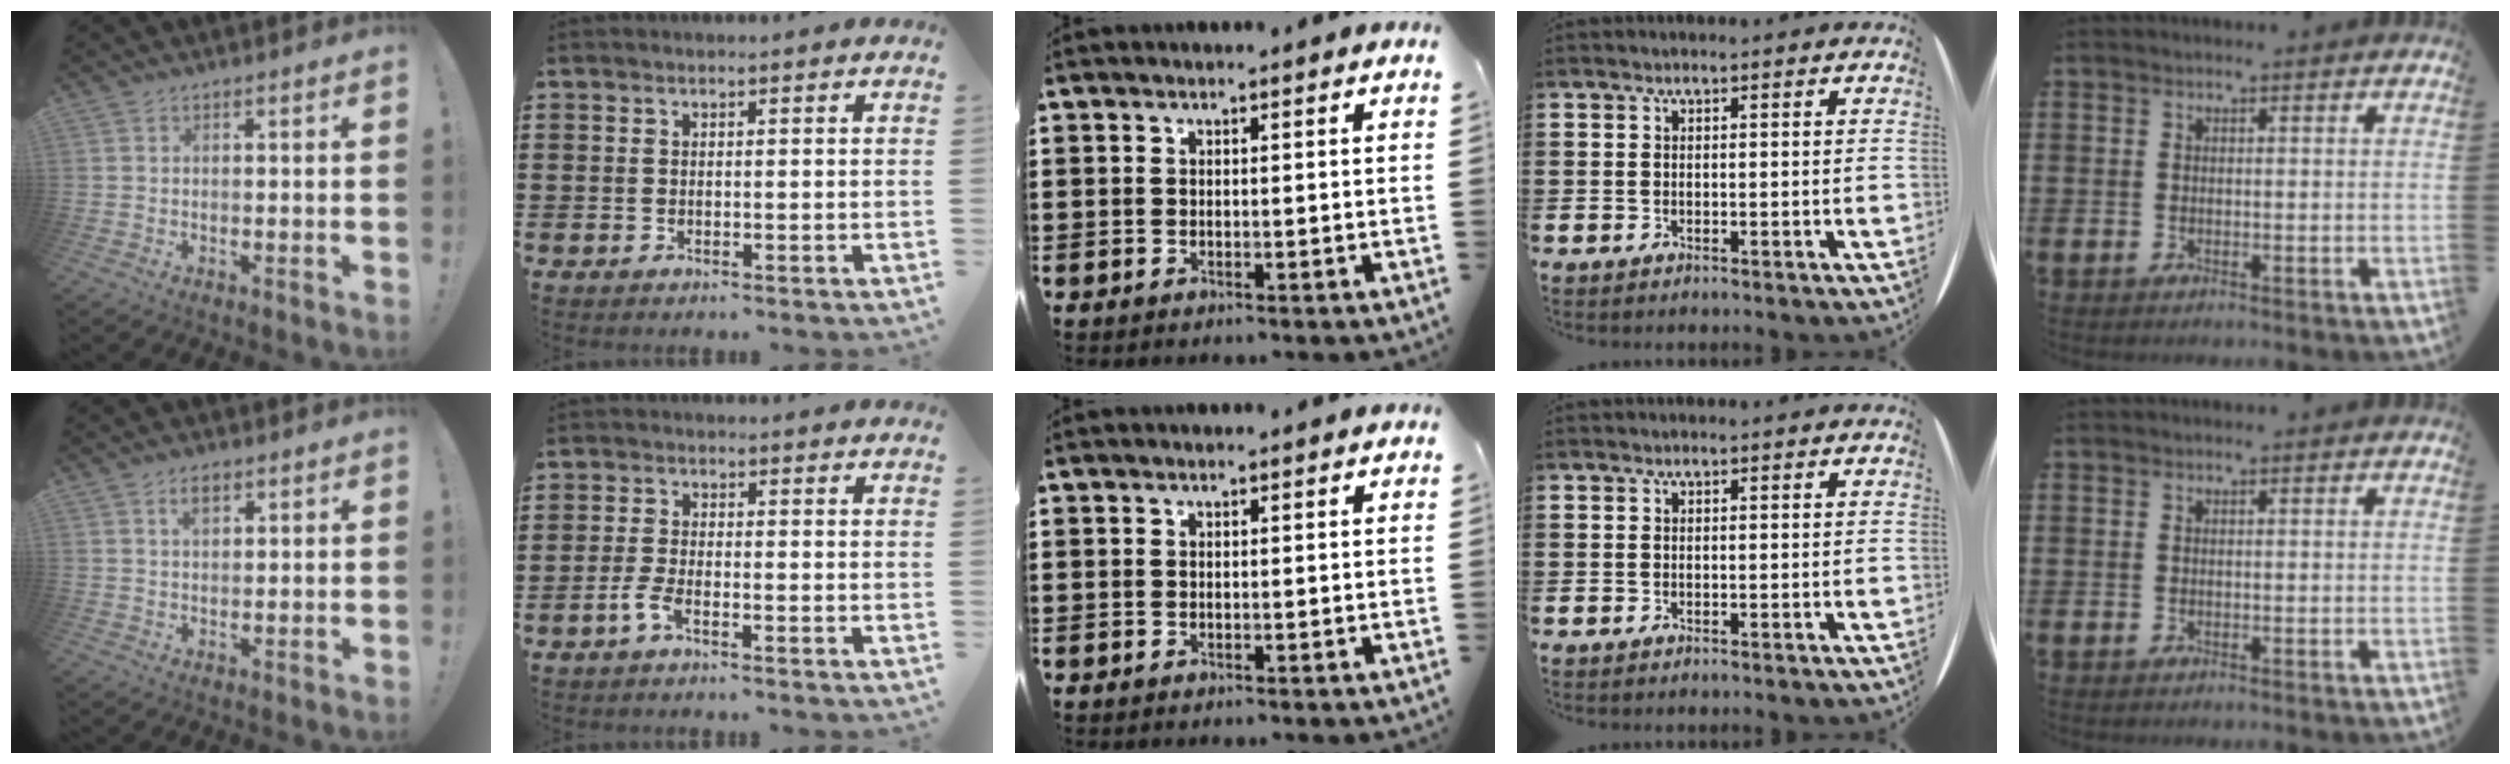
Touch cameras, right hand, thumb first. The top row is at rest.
{"thumb": {"total": 3.4, "force": [1.8, 1.7, 2.4], "torque": [-0.034, -0.004, 0.028]}, "index": {"total": 2.8, "force": [-1.7, 0.5, 2.2], "torque": [-0.059, -0.006, -0.037]}}